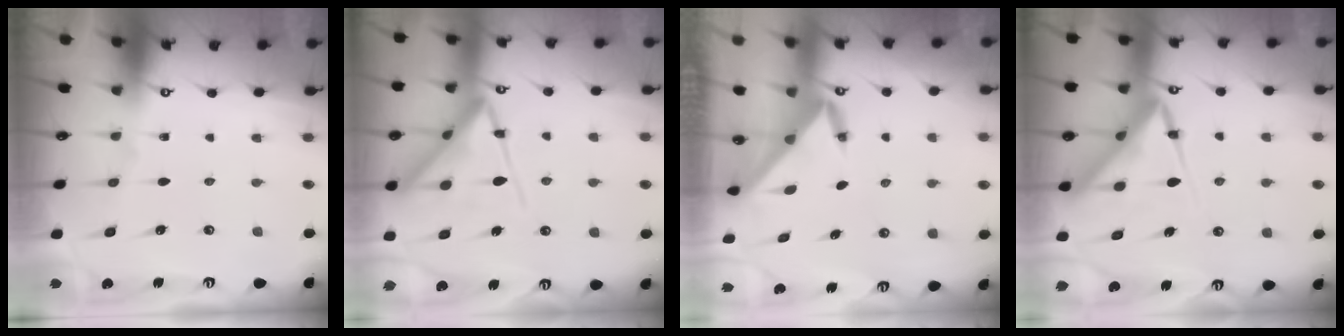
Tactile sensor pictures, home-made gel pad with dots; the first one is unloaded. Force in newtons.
{"total": 16.4, "press": 16.3, "slide": 1.4}
{"total": 3.6, "press": 3.6, "slide": 0.3}
{"total": 14.2, "press": 14.2, "slide": 1.5}